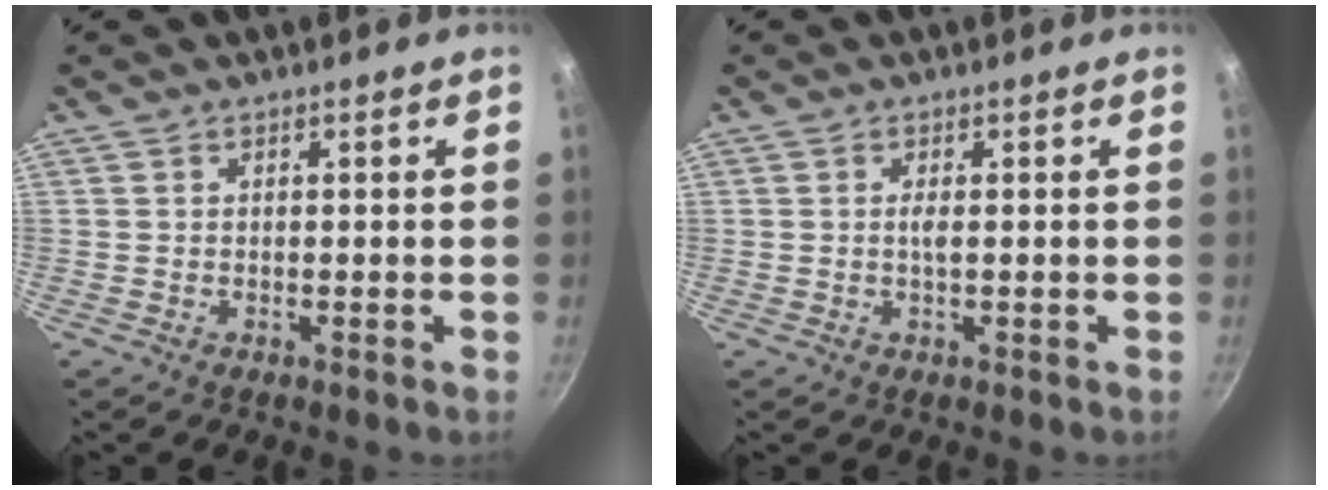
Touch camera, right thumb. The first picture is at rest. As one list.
[{"total": 1.4, "force": [0.1, 0.3, 1.3], "torque": [-0.027, -0.001, 0.001]}]